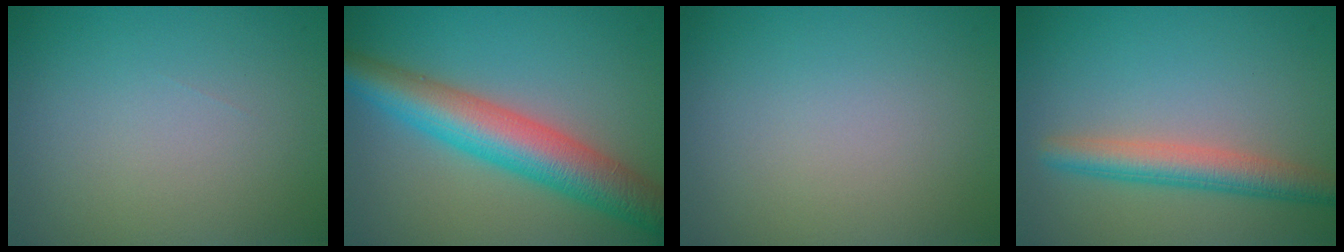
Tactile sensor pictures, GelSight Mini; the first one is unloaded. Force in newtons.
{"total": 7.9, "press": 7.9, "slide": 0.2}
{"total": 0.0}
{"total": 3.9, "press": 3.9, "slide": 0.1}